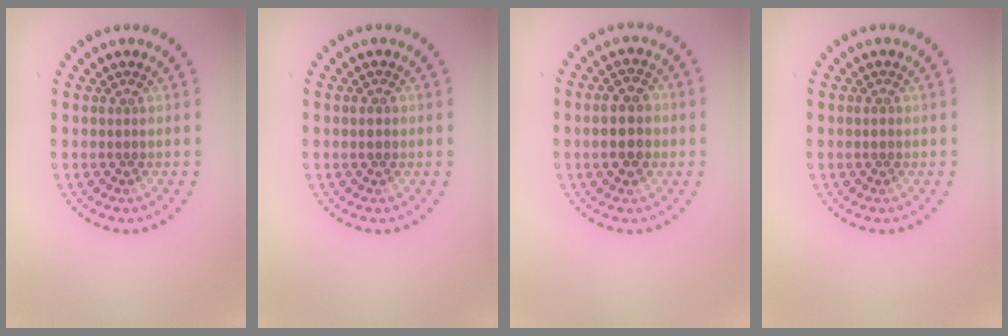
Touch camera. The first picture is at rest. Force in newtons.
{"total": 1.3, "press": 1.3, "slide": 0.2}
{"total": 3.4, "press": 3.4, "slide": 0.1}
{"total": 0.8, "press": 0.8, "slide": 0.2}